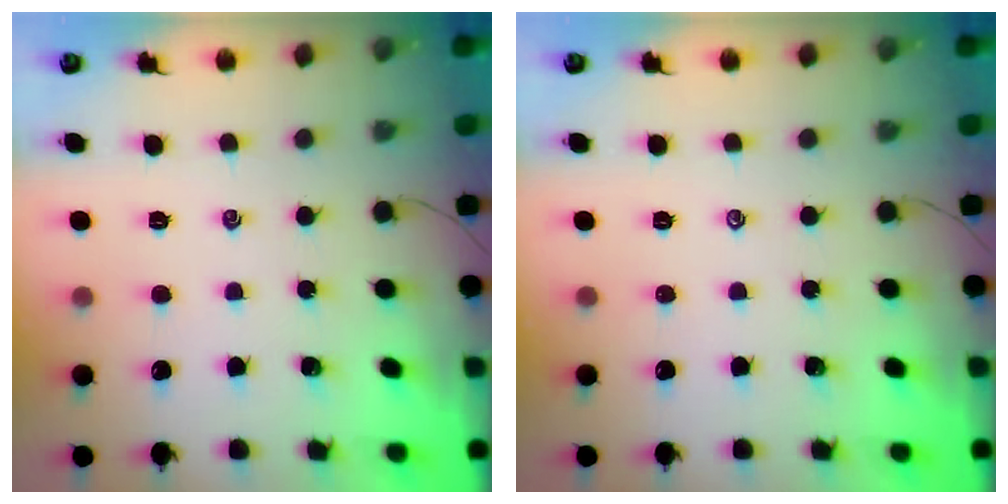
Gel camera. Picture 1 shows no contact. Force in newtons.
{"total": 0.0}